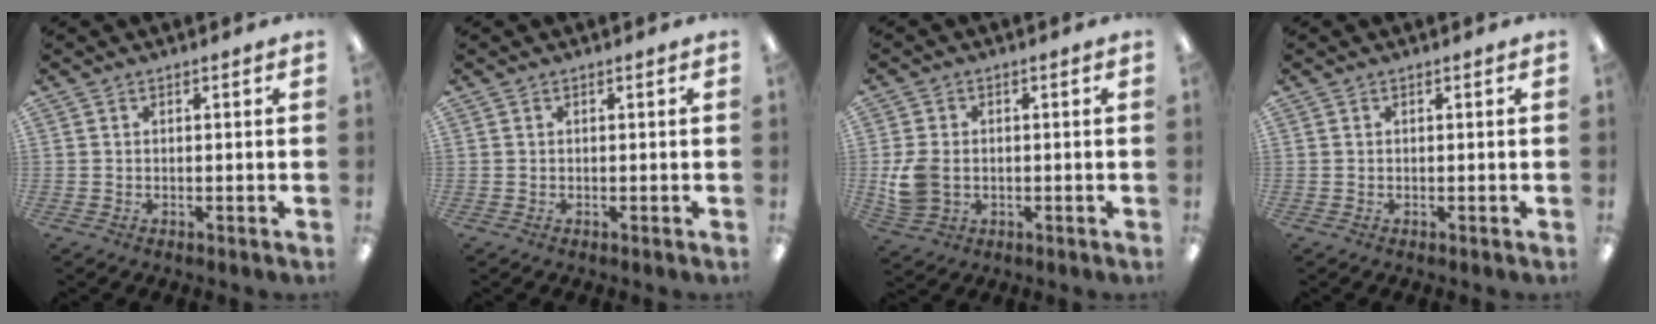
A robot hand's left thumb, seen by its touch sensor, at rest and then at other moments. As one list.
[{"total": 0.0}, {"total": 7.3, "force": [-0.7, 5.9, 4.2], "torque": [-0.085, 0.009, -0.008]}, {"total": 0.0}]